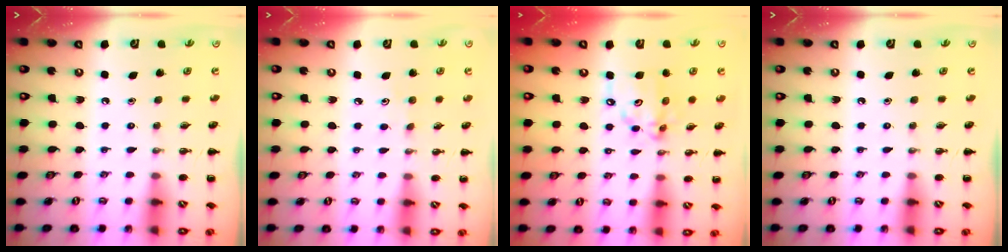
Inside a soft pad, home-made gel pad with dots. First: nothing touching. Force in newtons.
{"total": 2.8, "press": 2.7, "slide": 0.8}
{"total": 10.5, "press": 10.3, "slide": 1.9}
{"total": 0.0}